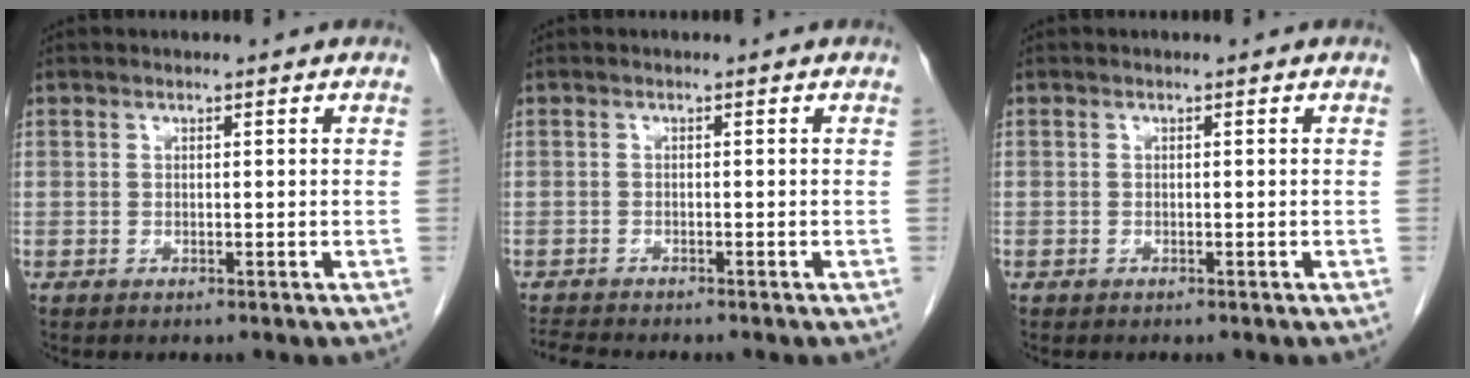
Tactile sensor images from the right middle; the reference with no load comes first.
{"total": 2.9, "force": [-2.8, -0.1, 0.8], "torque": [-0.018, -0.014, -0.048]}
{"total": 0.0}